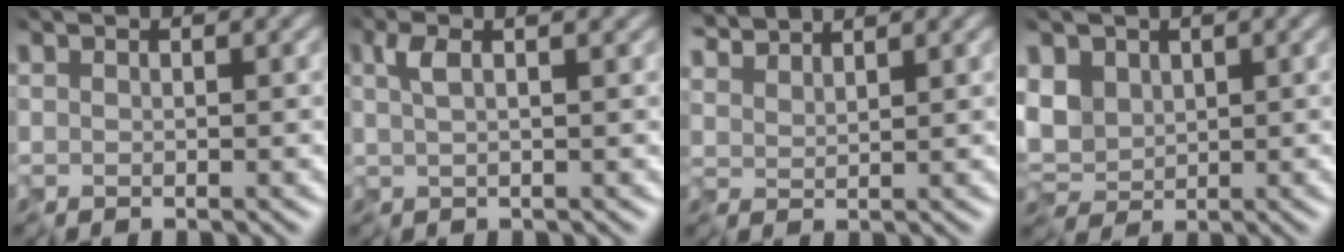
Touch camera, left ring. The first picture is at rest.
{"total": 2.8, "force": [0.5, 1.0, 2.6], "torque": [-0.051, 0.005, 0.011]}
{"total": 3.2, "force": [3.0, 0.6, 1.1], "torque": [-0.038, 0.005, 0.053]}
{"total": 3.7, "force": [0.3, 2.9, 2.2], "torque": [-0.072, 0.002, 0.009]}